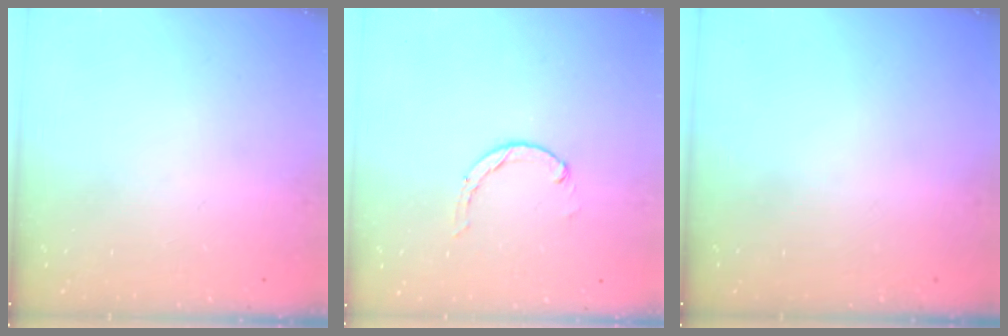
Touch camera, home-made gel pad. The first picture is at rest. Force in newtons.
{"total": 0.8, "press": 0.8, "slide": 0.2}
{"total": 0.0}